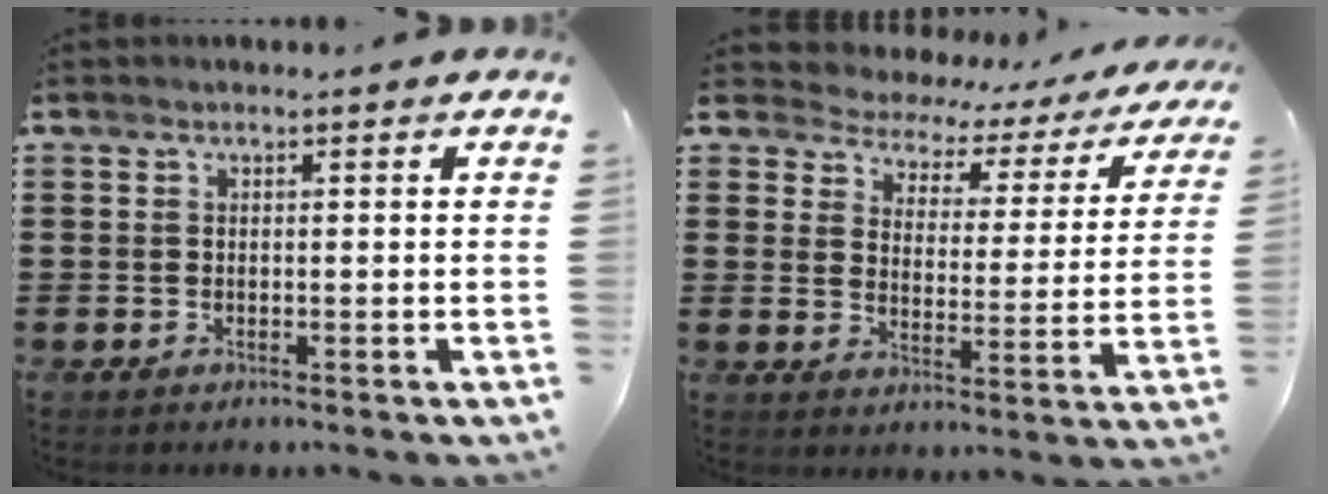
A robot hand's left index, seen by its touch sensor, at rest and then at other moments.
{"total": 2.6, "force": [2.2, 1.3, 0.6], "torque": [-0.032, -0.020, 0.026]}